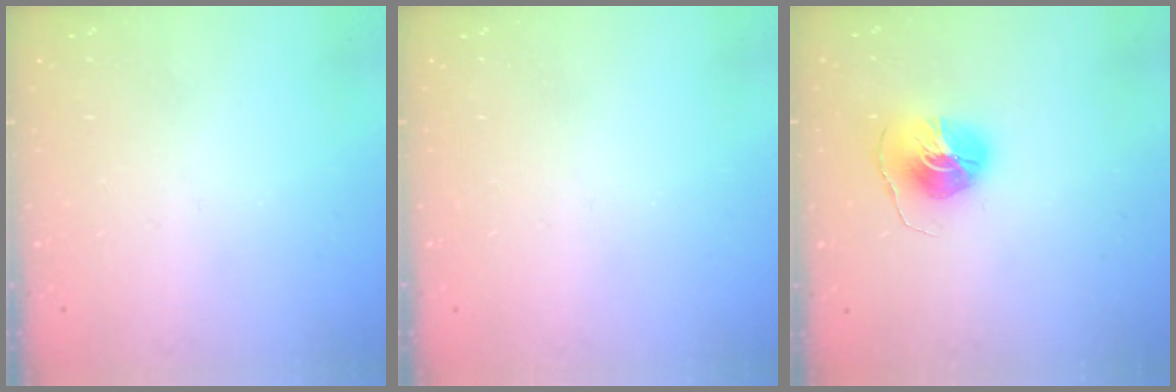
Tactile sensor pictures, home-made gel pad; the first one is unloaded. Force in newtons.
{"total": 0.0}
{"total": 9.2, "press": 9.2, "slide": 0.4}